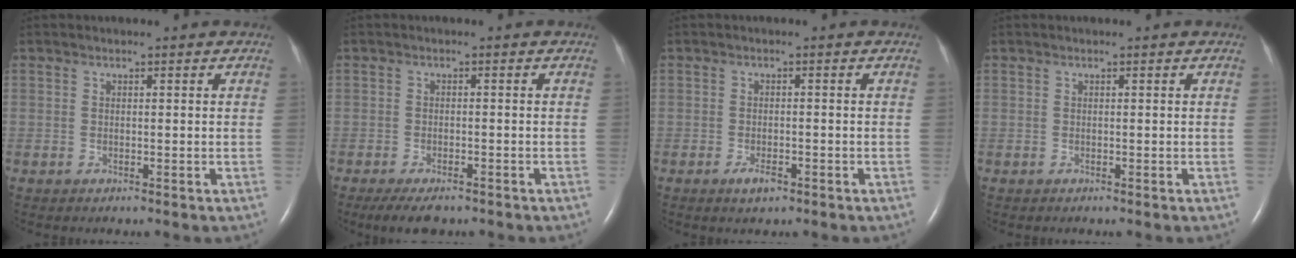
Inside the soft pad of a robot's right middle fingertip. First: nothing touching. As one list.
[{"total": 5.3, "force": [-4.0, 1.8, 3.0], "torque": [-0.048, -0.008, -0.062]}, {"total": 2.2, "force": [-1.4, 0.8, 1.6], "torque": [-0.031, -0.001, -0.022]}, {"total": 0.0}]